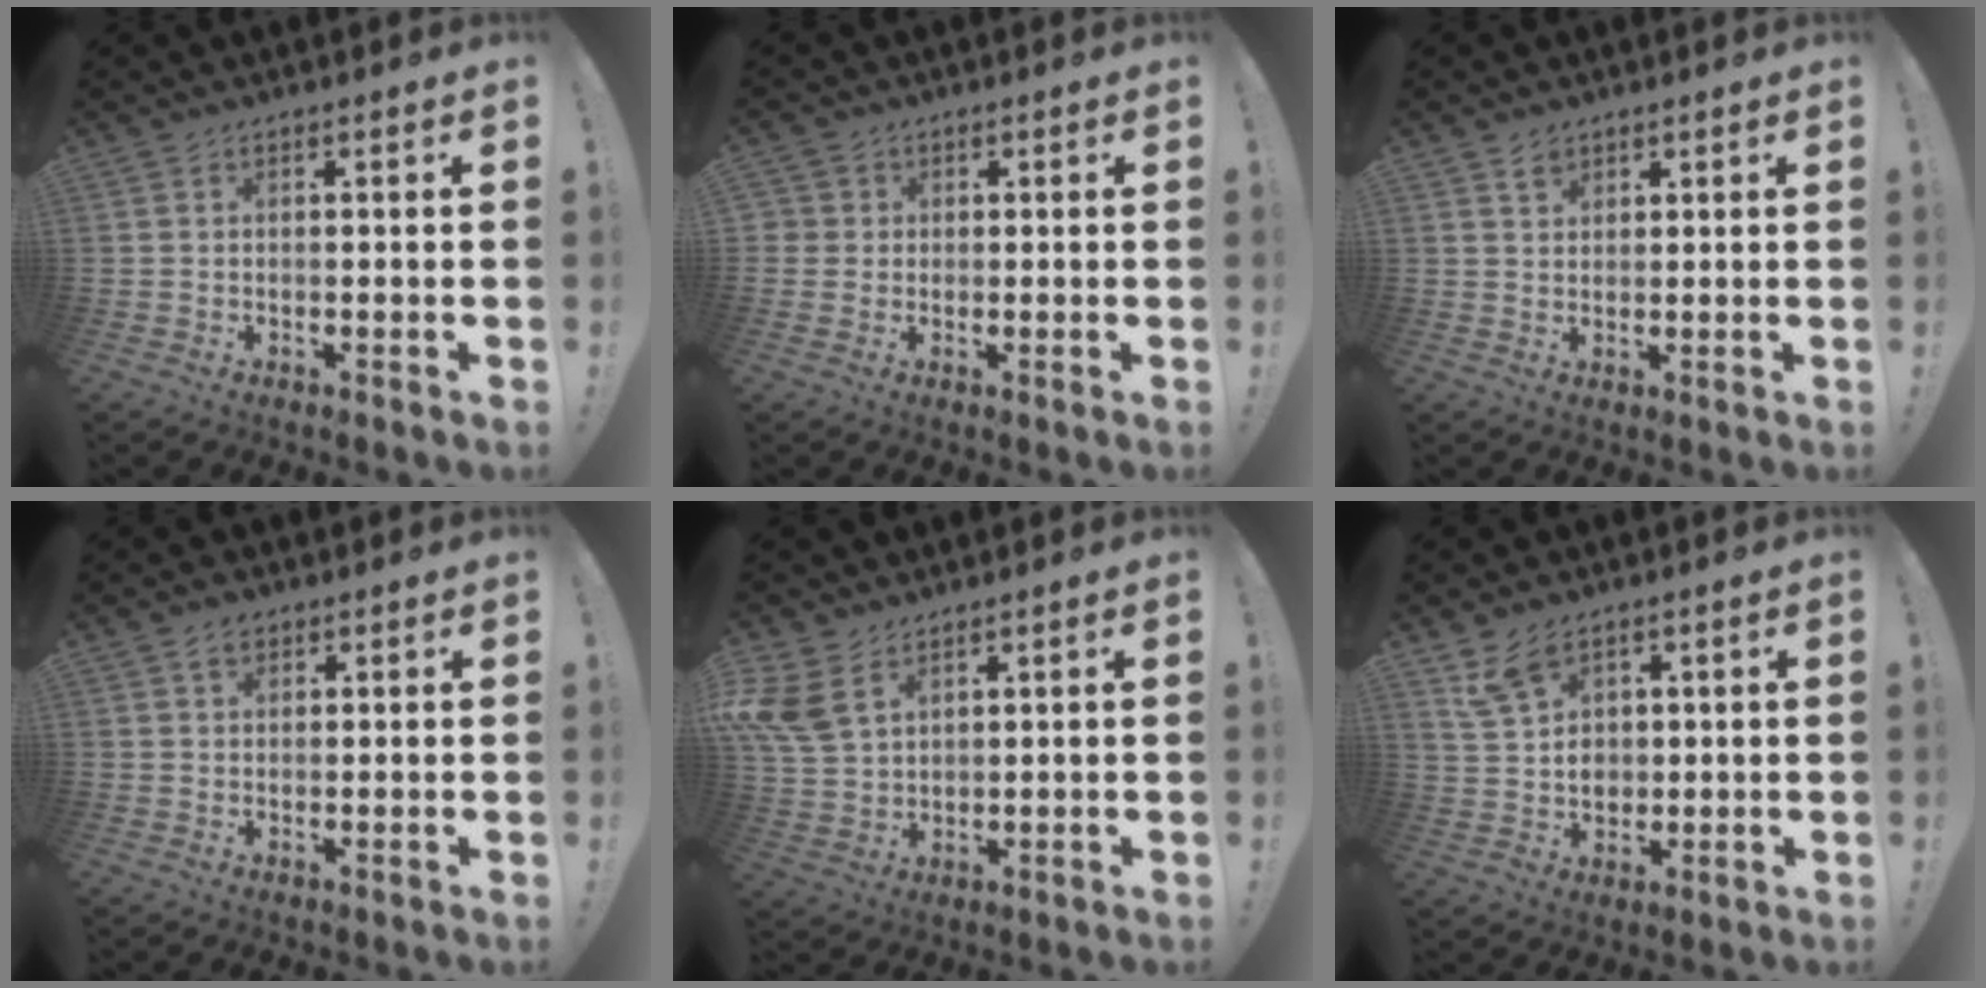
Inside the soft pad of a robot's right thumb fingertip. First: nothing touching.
{"total": 2.6, "force": [0.5, 2.5, 0.4], "torque": [-0.004, 0.002, 0.008]}
{"total": 2.8, "force": [2.1, 1.7, 0.8], "torque": [-0.001, -0.013, 0.037]}
{"total": 7.5, "force": [4.7, 5.4, 2.1], "torque": [-0.030, -0.020, 0.090]}
{"total": 9.7, "force": [5.1, 6.2, 5.5], "torque": [-0.120, -0.018, 0.102]}
{"total": 9.1, "force": [5.1, 6.6, 3.7], "torque": [-0.068, -0.021, 0.104]}